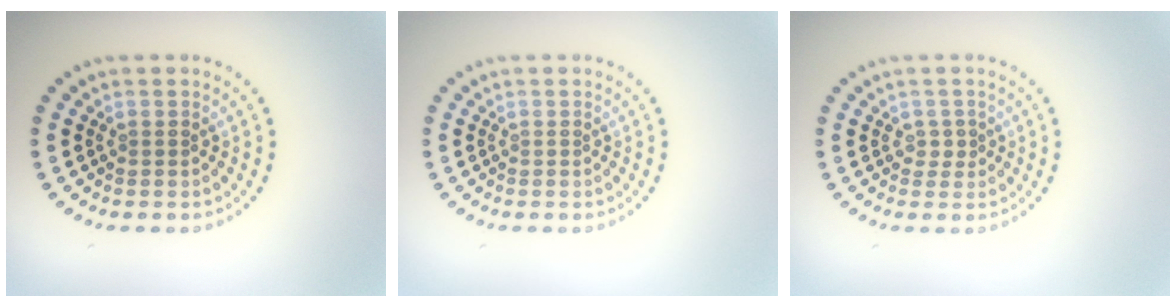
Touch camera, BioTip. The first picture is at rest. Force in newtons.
{"total": 0.0}
{"total": 1.1, "press": 0.9, "slide": 0.6}